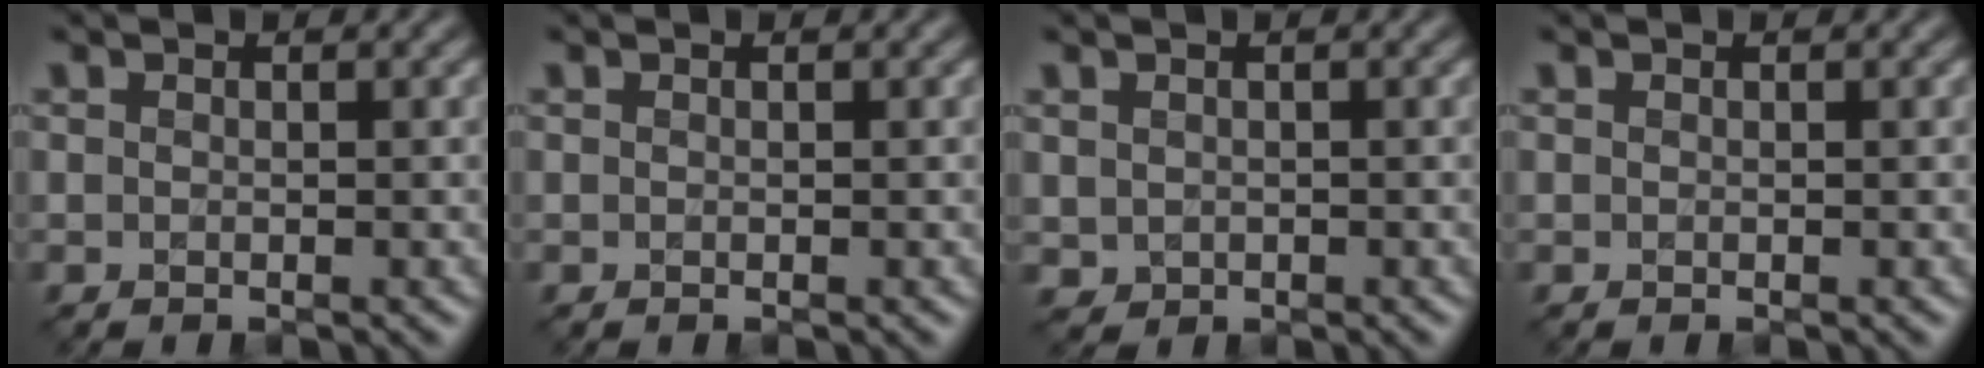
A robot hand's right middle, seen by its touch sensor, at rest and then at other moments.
{"total": 0.0}
{"total": 0.9, "force": [0.1, 0.8, 0.2], "torque": [-0.004, -0.005, 0.006]}
{"total": 0.0}